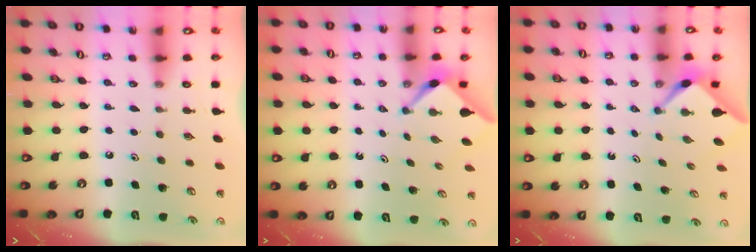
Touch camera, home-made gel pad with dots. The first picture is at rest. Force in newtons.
{"total": 2.4, "press": 2.4, "slide": 0.3}
{"total": 2.4, "press": 2.4, "slide": 0.3}